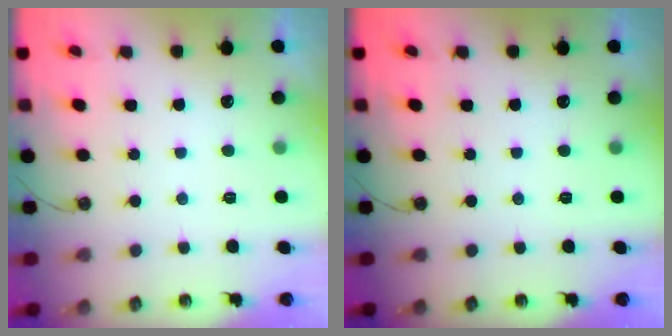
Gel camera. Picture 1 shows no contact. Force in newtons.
{"total": 0.0}